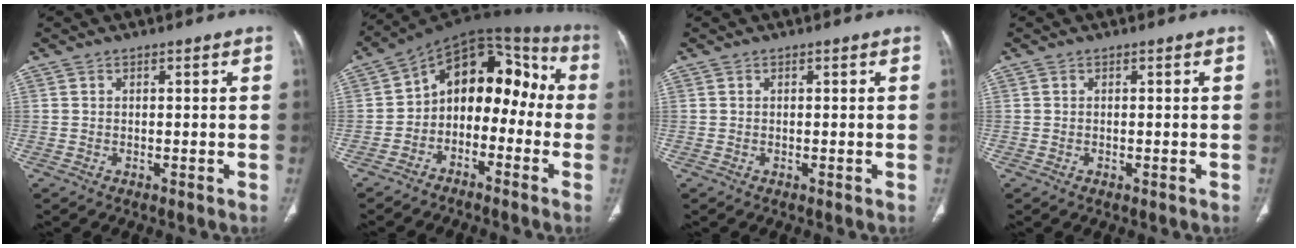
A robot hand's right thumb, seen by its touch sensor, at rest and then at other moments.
{"total": 14.8, "force": [-2.7, 10.2, 10.4], "torque": [-0.105, 0.085, -0.055]}
{"total": 0.0}
{"total": 0.0}